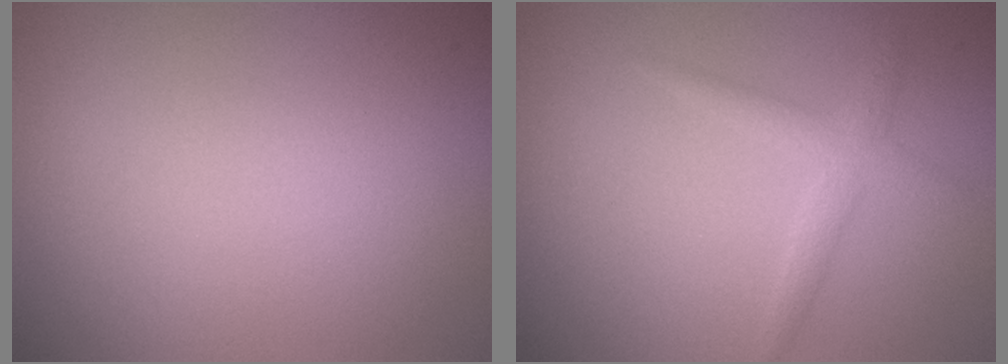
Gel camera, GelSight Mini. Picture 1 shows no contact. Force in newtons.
{"total": 1.7, "press": 1.7, "slide": 0.0}